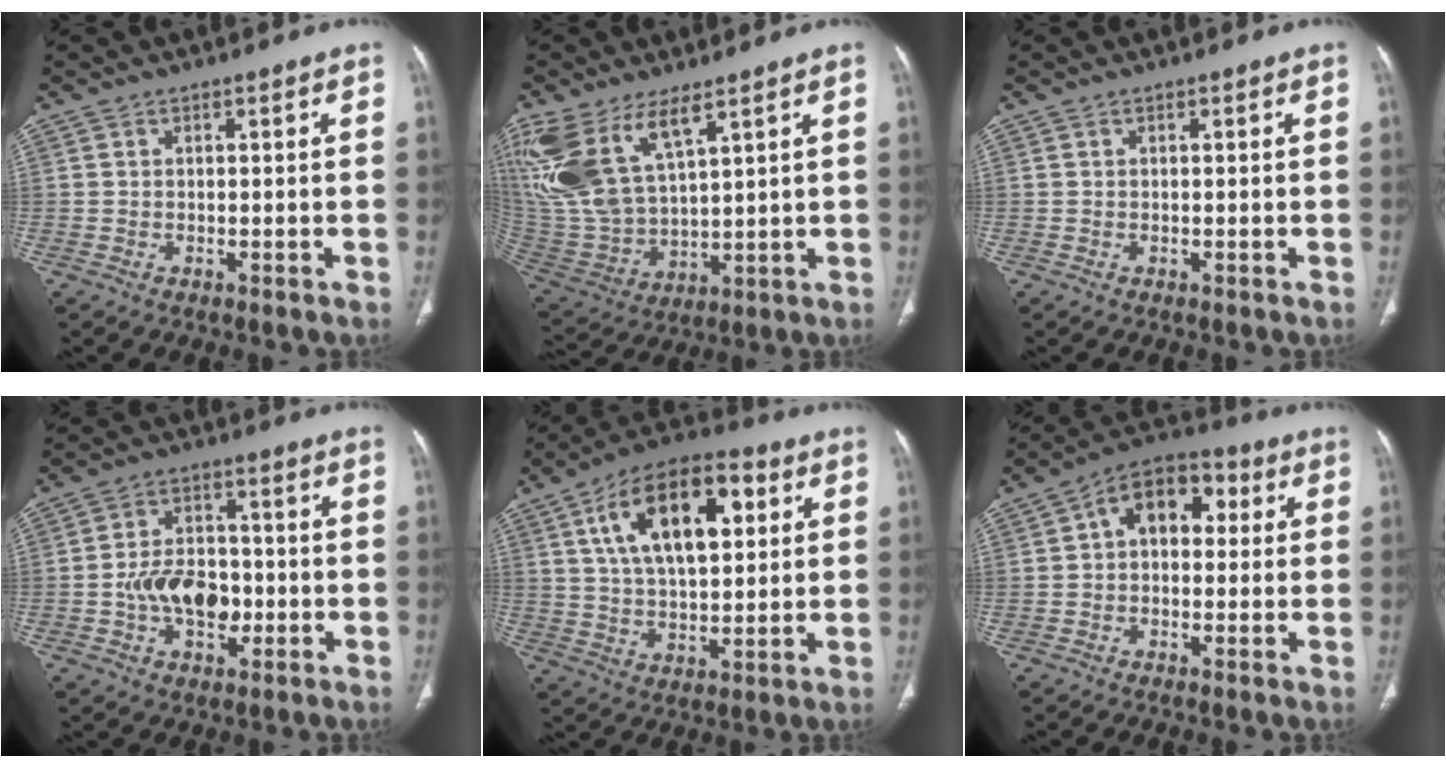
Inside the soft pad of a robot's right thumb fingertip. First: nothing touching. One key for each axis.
{"total": 18.5, "fx": 10.1, "fy": 8.1, "fz": 13.2, "tx": -0.292, "ty": -0.036, "tz": 0.218}
{"total": 0.0}
{"total": 10.6, "fx": -2.3, "fy": 6.9, "fz": 7.7, "tx": -0.104, "ty": 0.023, "tz": -0.040}
{"total": 18.9, "fx": 6.2, "fy": 9.4, "fz": 15.2, "tx": -0.229, "ty": 0.003, "tz": 0.100}
{"total": 11.0, "fx": 2.0, "fy": 7.4, "fz": 7.9, "tx": -0.088, "ty": 0.032, "tz": 0.019}